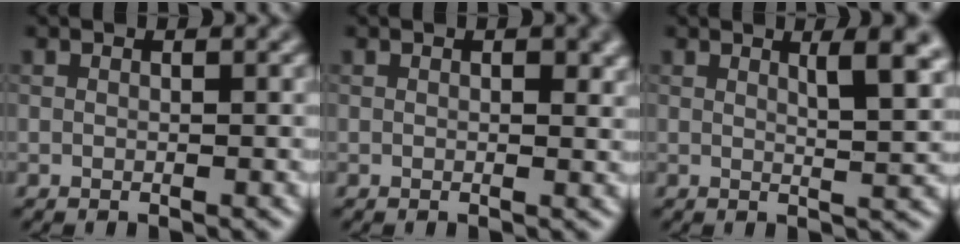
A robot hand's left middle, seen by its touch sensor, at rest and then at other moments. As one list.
[{"total": 1.7, "force": [0.5, 0.8, 1.5], "torque": [-0.014, -0.002, 0.008]}, {"total": 4.5, "force": [2.0, 1.3, 3.8], "torque": [-0.039, 0.000, 0.027]}]